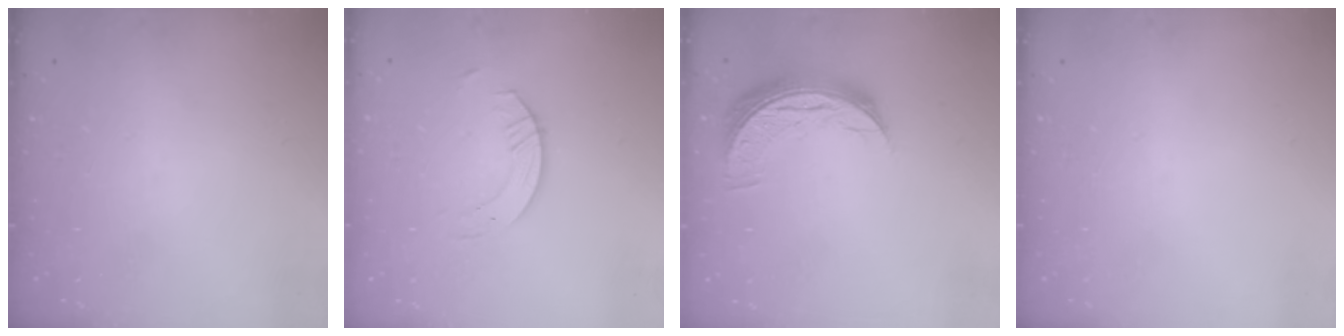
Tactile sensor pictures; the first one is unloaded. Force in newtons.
{"total": 4.0, "press": 3.9, "slide": 0.4}
{"total": 8.3, "press": 8.3, "slide": 0.7}
{"total": 0.0}